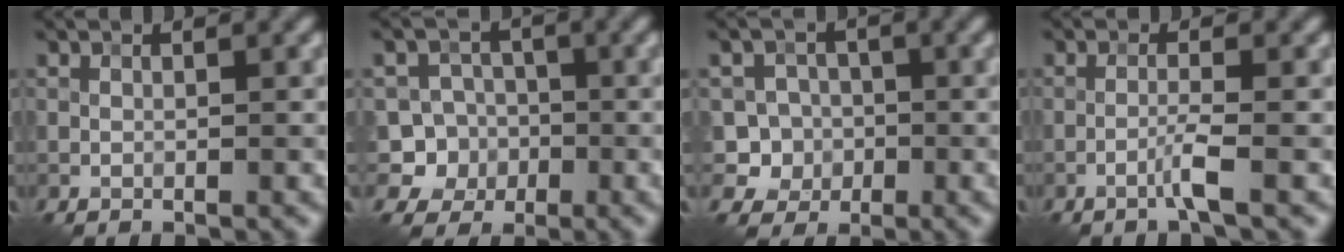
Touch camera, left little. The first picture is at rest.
{"total": 5.8, "force": [-1.6, 5.5, 1.0], "torque": [0.004, 0.006, -0.046]}
{"total": 4.5, "force": [-1.2, 4.3, 0.9], "torque": [0.012, 0.007, -0.036]}
{"total": 1.8, "force": [-0.9, -0.2, 1.5], "torque": [-0.030, 0.009, -0.027]}